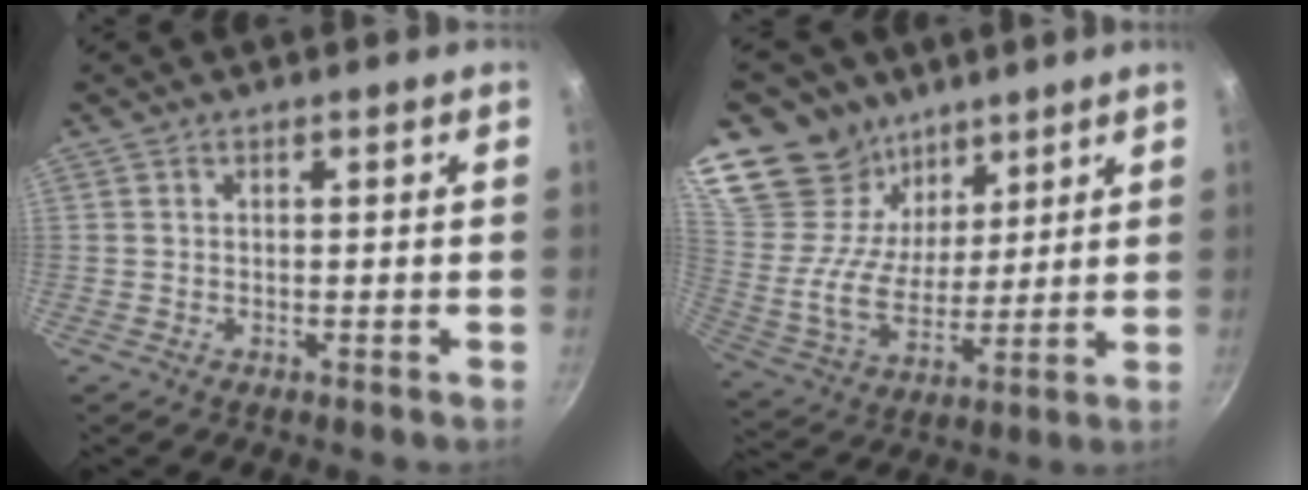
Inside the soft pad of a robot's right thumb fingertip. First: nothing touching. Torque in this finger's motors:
{"motor_torque": [-2.08, 2.34, 1.18, 1.29, 0.41]}